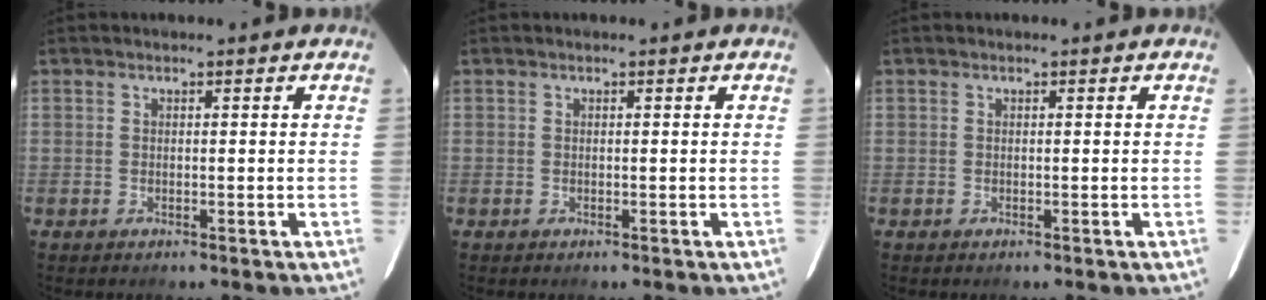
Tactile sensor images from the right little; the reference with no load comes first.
{"total": 0.0}
{"total": 0.0}